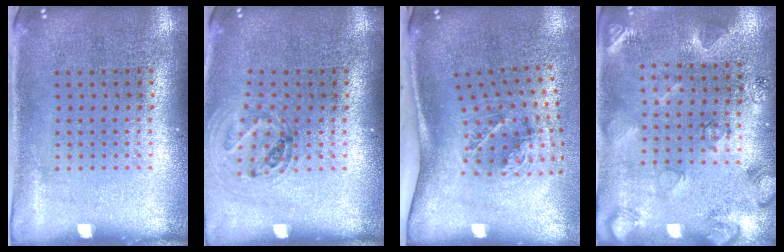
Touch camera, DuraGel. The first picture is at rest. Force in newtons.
{"total": 1.0, "press": 1.0, "slide": 0.1}
{"total": 1.9, "press": 1.2, "slide": 1.4}
{"total": 2.1, "press": 2.0, "slide": 0.7}